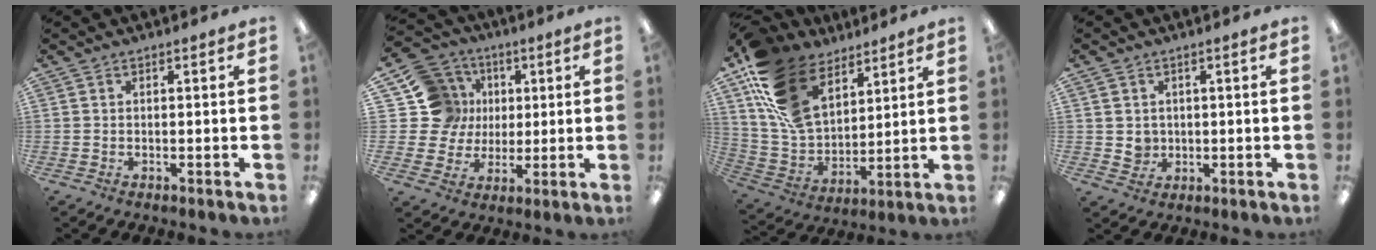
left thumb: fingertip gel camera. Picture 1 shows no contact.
{"total": 14.7, "force": [3.5, 13.7, 4.0], "torque": [-0.074, -0.007, 0.080]}
{"total": 19.3, "force": [11.6, 11.9, 9.8], "torque": [-0.225, -0.050, 0.224]}
{"total": 3.2, "force": [0.6, 3.1, 0.6], "torque": [-0.009, 0.001, 0.012]}